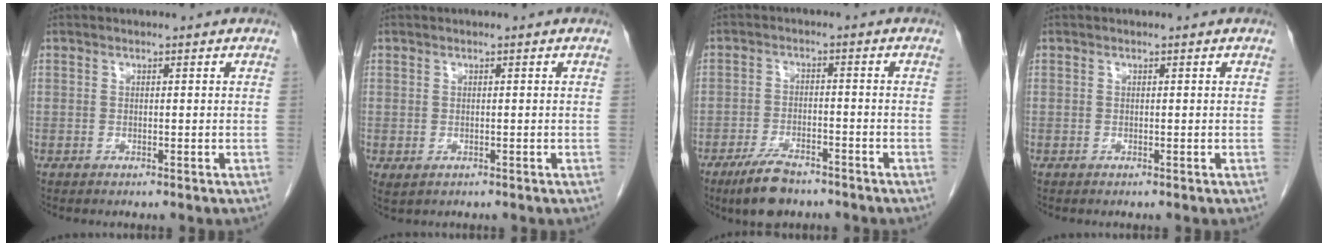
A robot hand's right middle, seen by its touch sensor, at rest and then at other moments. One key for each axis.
{"total": 1.2, "fx": -0.3, "fy": 0.8, "fz": 0.8, "tx": -0.020, "ty": -0.004, "tz": 0.002}
{"total": 6.8, "fx": -5.2, "fy": 2.2, "fz": 3.7, "tx": -0.077, "ty": -0.008, "tz": -0.091}
{"total": 0.0}